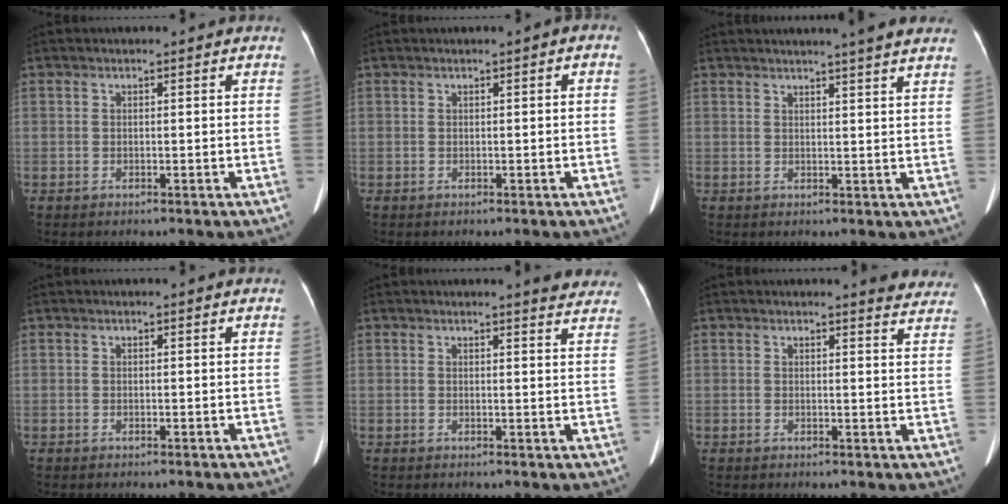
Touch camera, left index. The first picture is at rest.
{"total": 0.7, "force": [-0.1, 0.2, 0.6], "torque": [-0.008, 0.004, 0.000]}
{"total": 7.8, "force": [6.8, -0.6, 3.8], "torque": [-0.050, 0.009, 0.067]}
{"total": 0.0}
{"total": 5.6, "force": [5.3, 0.5, 1.7], "torque": [-0.012, -0.013, 0.038]}
{"total": 6.6, "force": [6.4, 1.0, 1.4], "torque": [0.003, -0.024, 0.042]}